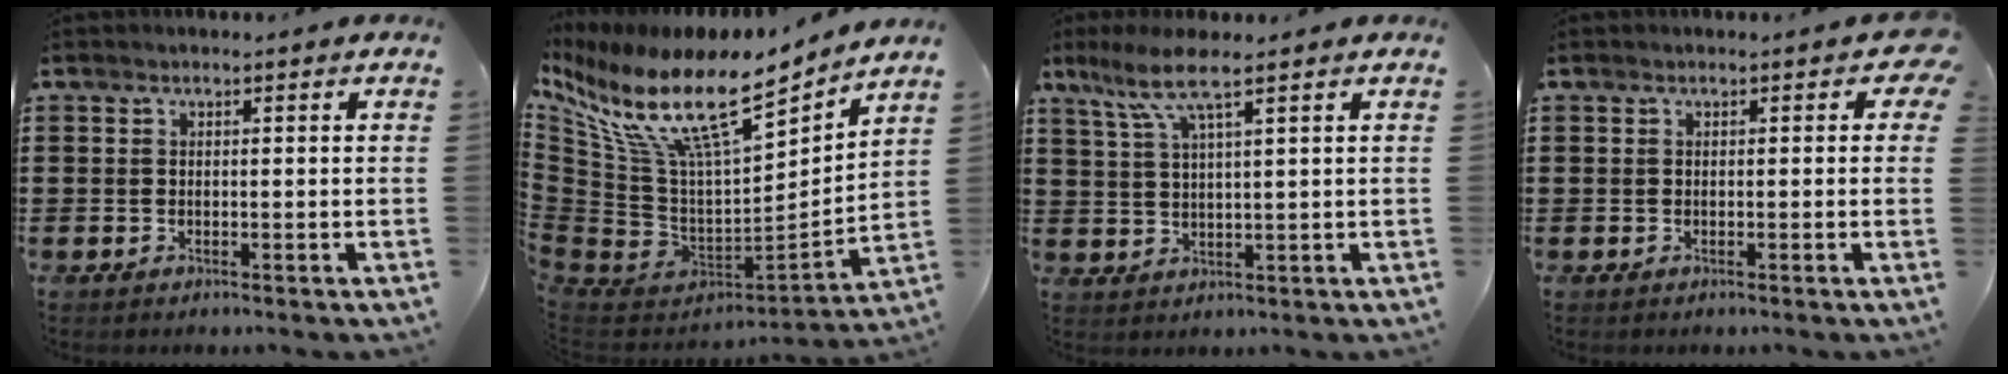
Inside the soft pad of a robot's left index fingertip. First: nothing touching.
{"total": 15.1, "force": [9.1, 4.5, 11.2], "torque": [-0.250, -0.064, 0.148]}
{"total": 6.5, "force": [4.0, 0.6, 5.1], "torque": [-0.119, -0.004, 0.066]}
{"total": 1.2, "force": [0.1, 0.6, 1.0], "torque": [-0.014, 0.001, -0.002]}